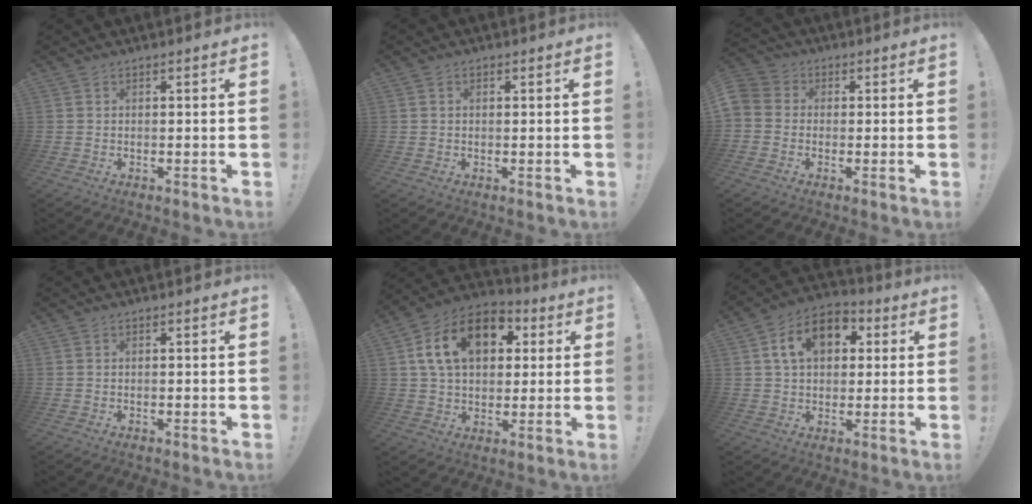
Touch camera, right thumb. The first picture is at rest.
{"total": 0.6, "force": [0.1, 0.4, 0.4], "torque": [-0.015, 0.005, 0.002]}
{"total": 4.0, "force": [-1.2, 3.4, 1.7], "torque": [-0.043, 0.009, -0.021]}
{"total": 0.6, "force": [-0.5, 0.0, 0.2], "torque": [-0.006, 0.000, -0.010]}
{"total": 17.8, "force": [5.8, 12.1, 11.7], "torque": [-0.184, -0.001, 0.106]}
{"total": 13.3, "force": [4.2, 9.4, 8.4], "torque": [-0.130, 0.003, 0.080]}